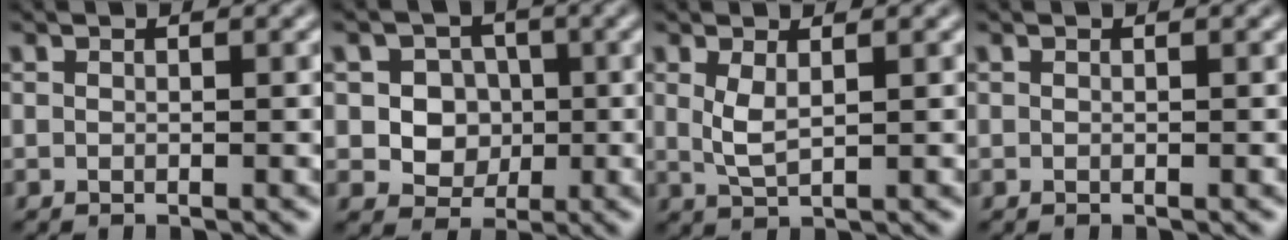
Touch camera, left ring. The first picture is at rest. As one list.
[{"total": 4.6, "force": [0.2, 4.1, 2.1], "torque": [-0.017, 0.010, -0.008]}, {"total": 2.0, "force": [0.7, 0.7, 1.8], "torque": [-0.044, -0.003, 0.018]}, {"total": 0.0}]